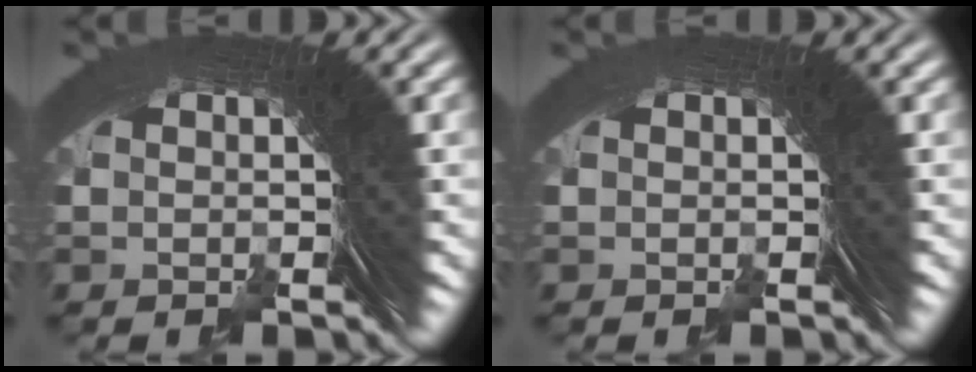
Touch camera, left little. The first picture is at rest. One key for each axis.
{"total": 0.0}